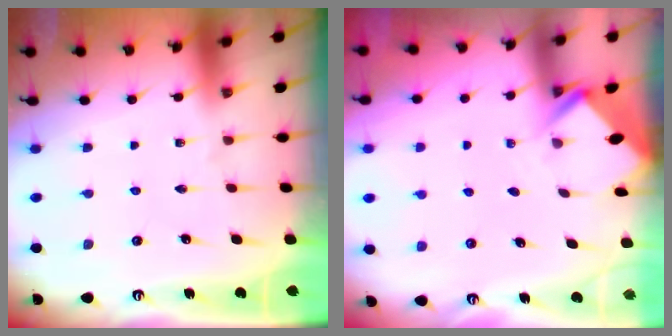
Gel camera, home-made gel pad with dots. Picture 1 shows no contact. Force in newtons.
{"total": 2.7, "press": 2.7, "slide": 0.1}